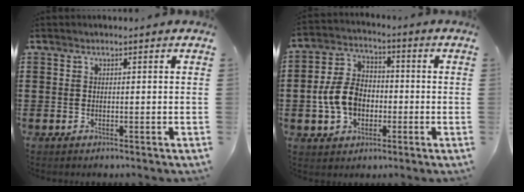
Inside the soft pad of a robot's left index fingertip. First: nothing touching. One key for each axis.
{"total": 8.3, "fx": -1.6, "fy": 6.4, "fz": 5.1, "tx": -0.132, "ty": 0.011, "tz": -0.035}